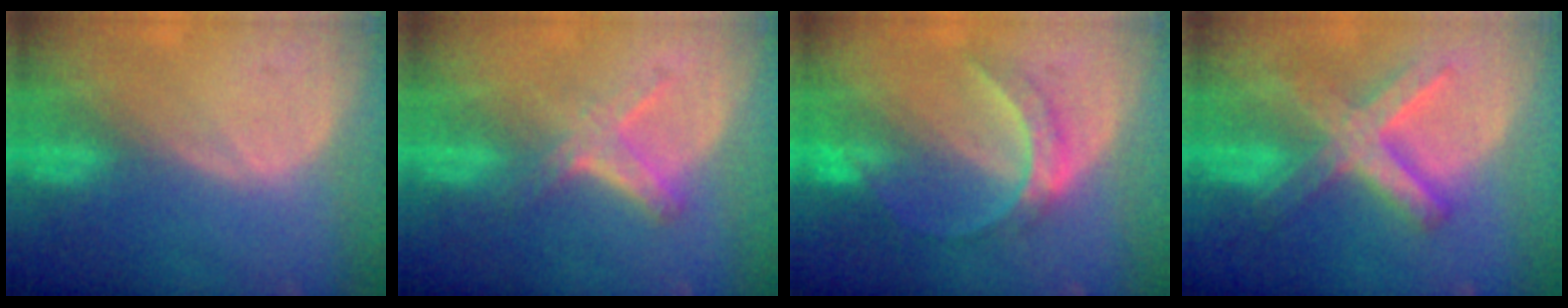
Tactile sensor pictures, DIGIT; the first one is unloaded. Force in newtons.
{"total": 5.0, "press": 4.7, "slide": 1.5}
{"total": 6.1, "press": 5.7, "slide": 2.2}
{"total": 8.7, "press": 8.6, "slide": 0.8}